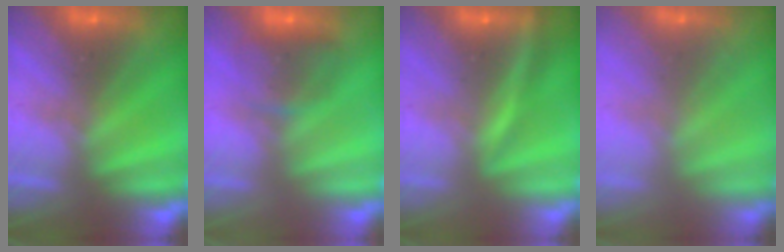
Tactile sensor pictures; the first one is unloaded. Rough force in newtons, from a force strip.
{"total": 10.8}
{"total": 2.8}
{"total": 2.2}